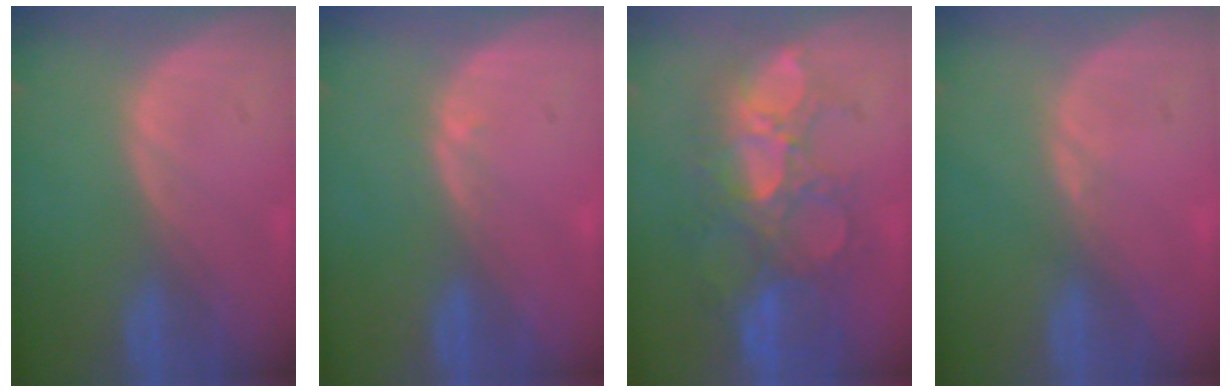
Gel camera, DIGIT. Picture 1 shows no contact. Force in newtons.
{"total": 0.8, "press": 0.6, "slide": 0.6}
{"total": 11.1, "press": 9.6, "slide": 5.5}
{"total": 0.5, "press": 0.5, "slide": 0.2}